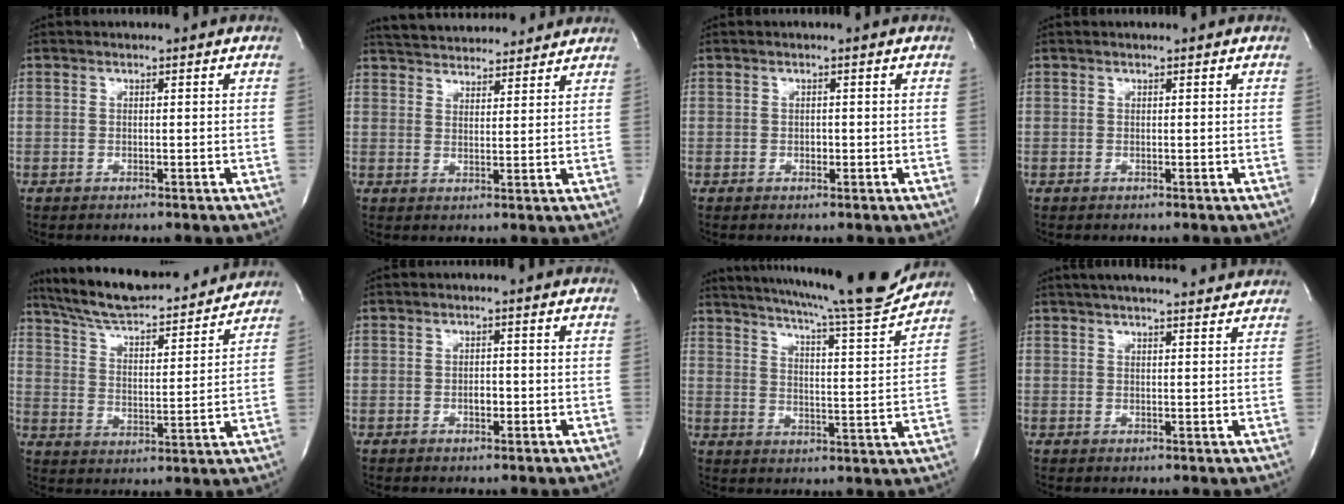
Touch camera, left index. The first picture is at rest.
{"total": 13.8, "force": [13.0, 2.7, 3.8], "torque": [-0.059, 0.029, 0.188]}
{"total": 0.7, "force": [-0.2, 0.5, 0.4], "torque": [-0.006, 0.002, -0.004]}
{"total": 0.0}
{"total": 21.5, "force": [19.4, 3.6, 8.4], "torque": [-0.136, 0.011, 0.286]}
{"total": 1.4, "force": [-0.4, 0.8, 1.1], "torque": [-0.019, 0.002, -0.006]}
{"total": 19.5, "force": [17.7, -0.1, 8.2], "torque": [-0.134, -0.041, 0.240]}
{"total": 14.1, "force": [12.7, 1.6, 5.9], "torque": [-0.093, 0.034, 0.166]}